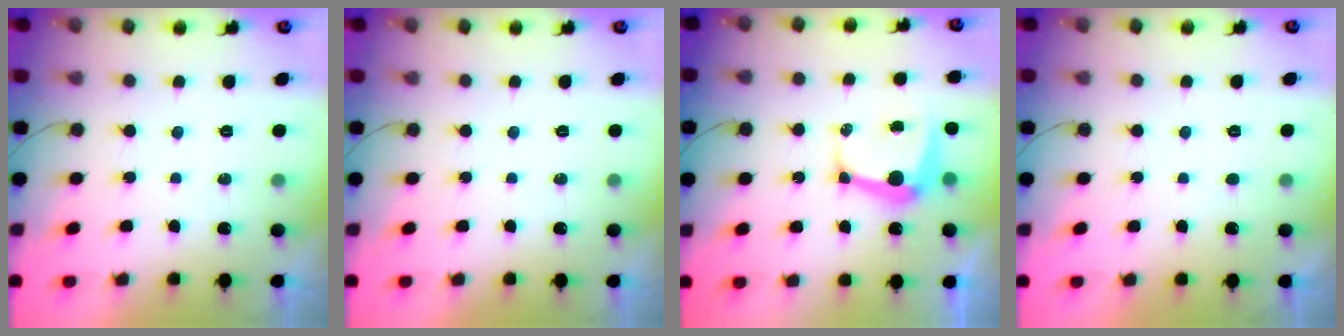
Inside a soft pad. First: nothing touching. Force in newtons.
{"total": 0.0}
{"total": 8.9, "press": 8.8, "slide": 1.1}
{"total": 1.7, "press": 1.7, "slide": 0.2}